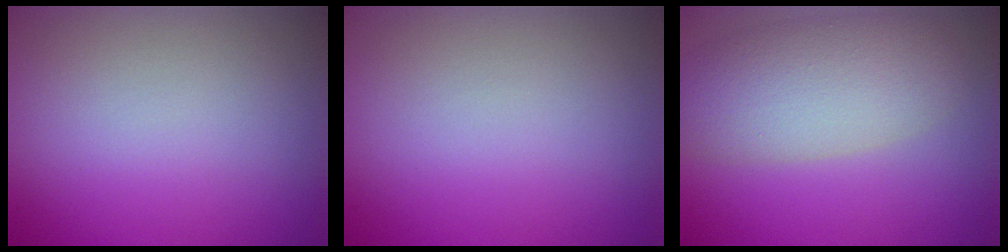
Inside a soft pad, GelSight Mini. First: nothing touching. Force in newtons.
{"total": 0.0}
{"total": 6.4, "press": 6.4, "slide": 0.3}